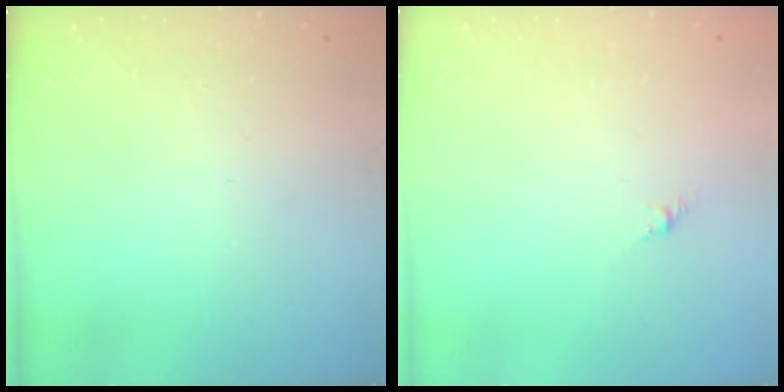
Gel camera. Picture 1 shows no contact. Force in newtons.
{"total": 1.5, "press": 1.4, "slide": 0.6}